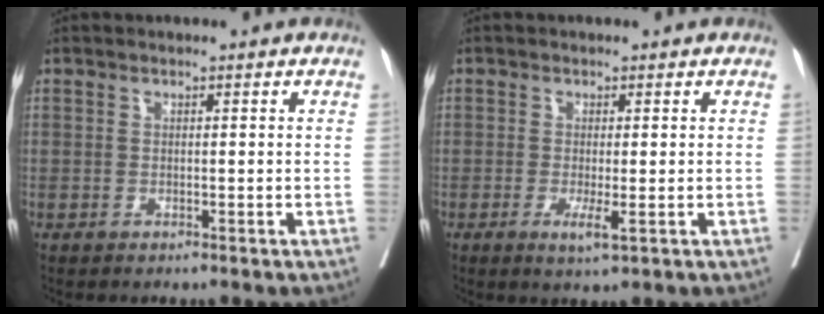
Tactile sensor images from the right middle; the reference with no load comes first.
{"total": 2.7, "force": [-0.8, 0.2, 2.6], "torque": [-0.041, -0.008, -0.012]}